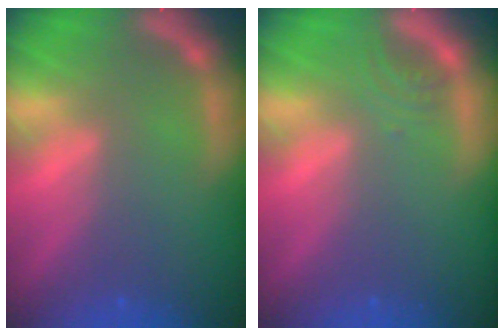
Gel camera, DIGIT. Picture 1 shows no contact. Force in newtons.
{"total": 1.4}